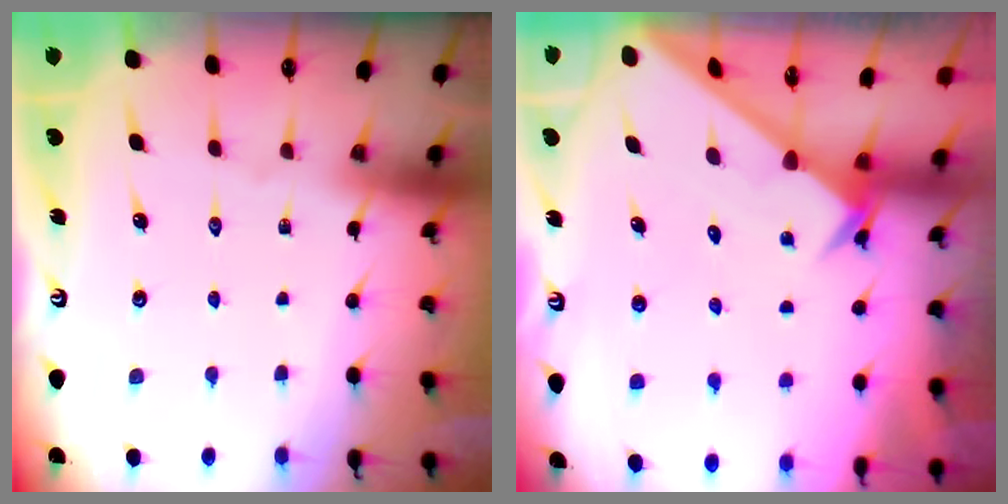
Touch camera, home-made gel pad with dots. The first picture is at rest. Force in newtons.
{"total": 2.5, "press": 2.5, "slide": 0.2}